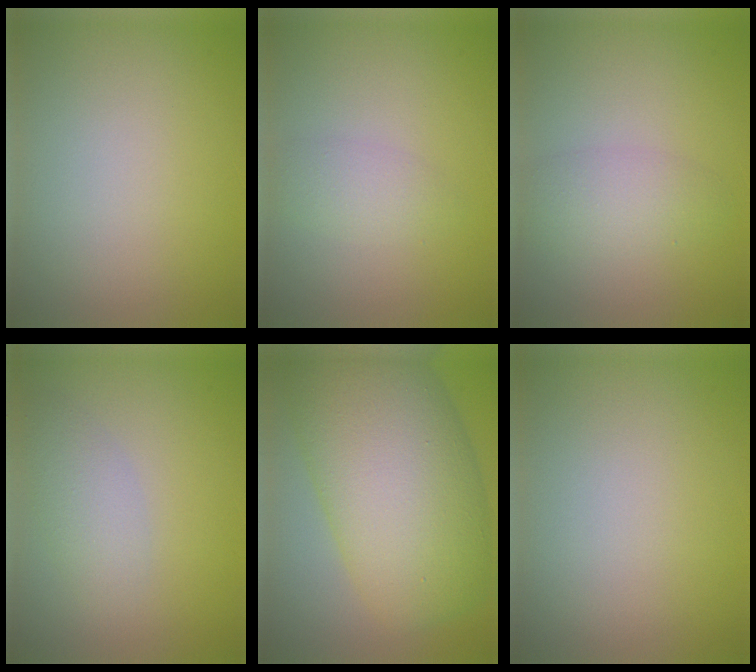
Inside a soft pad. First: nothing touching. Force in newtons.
{"total": 1.9, "press": 1.9, "slide": 0.1}
{"total": 2.7, "press": 2.7, "slide": 0.1}
{"total": 2.5, "press": 2.5, "slide": 0.1}
{"total": 13.4, "press": 13.4, "slide": 0.4}
{"total": 0.0}